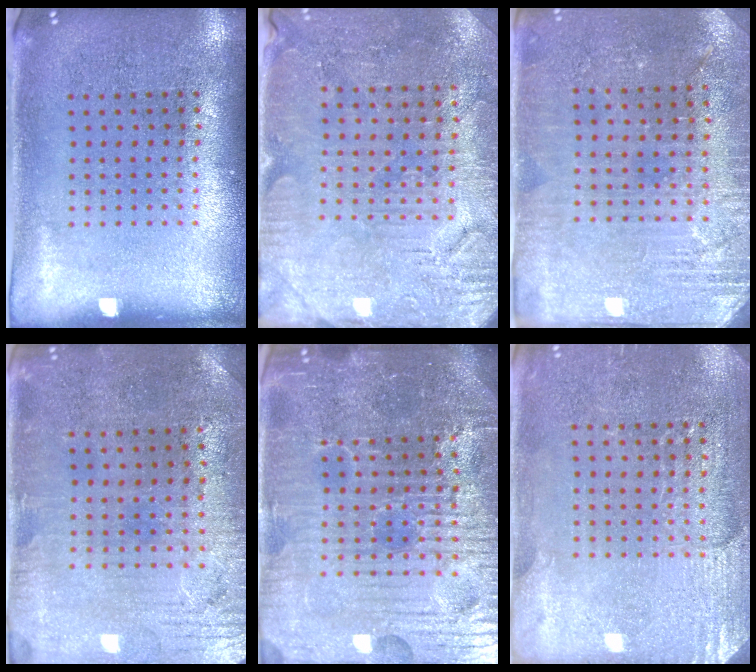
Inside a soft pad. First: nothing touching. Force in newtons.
{"total": 3.1, "press": 3.0, "slide": 0.6}
{"total": 2.8, "press": 2.8, "slide": 0.5}
{"total": 0.7, "press": 0.5, "slide": 0.5}
{"total": 6.3, "press": 5.8, "slide": 2.3}
{"total": 2.9, "press": 2.9, "slide": 0.5}